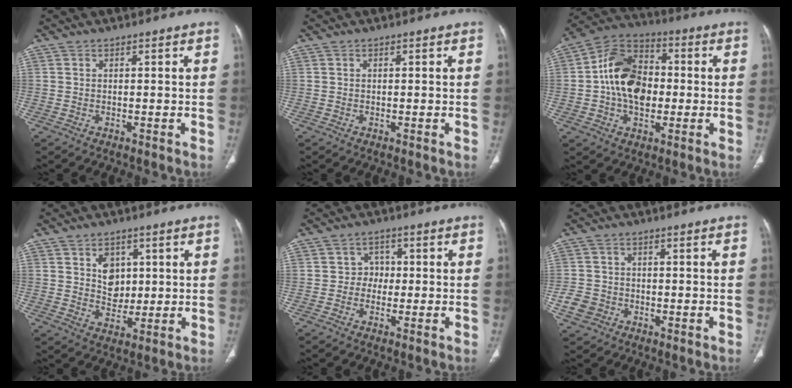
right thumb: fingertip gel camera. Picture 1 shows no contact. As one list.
[{"total": 0.0}, {"total": 15.3, "force": [-0.3, 10.8, 10.9], "torque": [-0.164, 0.029, -0.013]}, {"total": 6.4, "force": [1.9, 5.0, 3.5], "torque": [-0.025, -0.013, 0.036]}, {"total": 3.3, "force": [-0.2, 3.1, 1.1], "torque": [0.011, 0.012, -0.013]}, {"total": 4.6, "force": [-1.4, 4.0, 1.6], "torque": [-0.020, 0.015, -0.024]}]